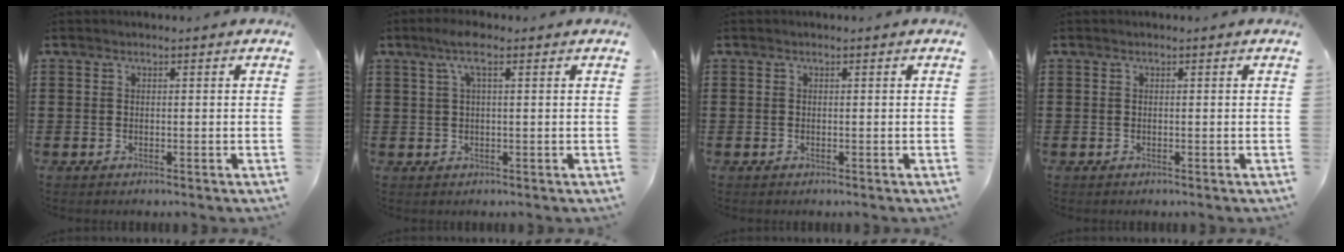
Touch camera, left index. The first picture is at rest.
{"total": 3.6, "force": [1.5, 0.6, 3.2], "torque": [-0.066, 0.006, 0.025]}
{"total": 0.0}
{"total": 0.0}